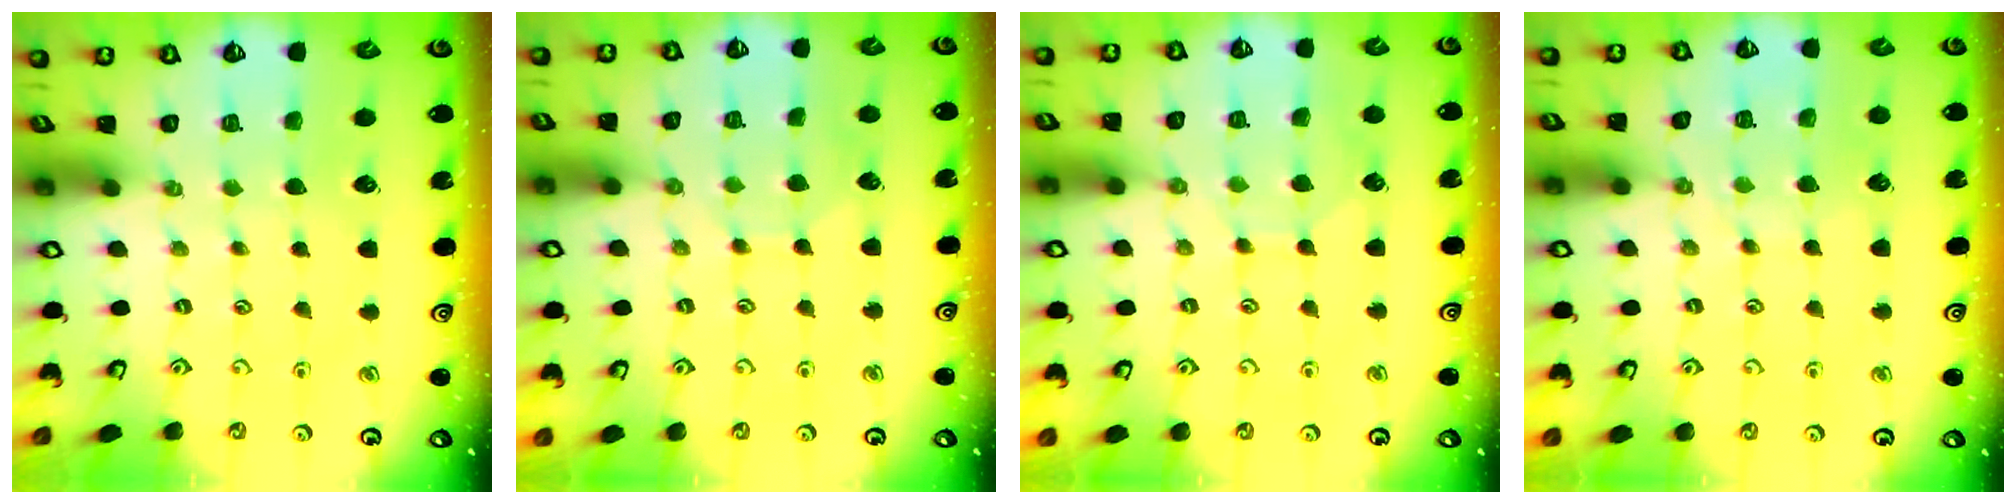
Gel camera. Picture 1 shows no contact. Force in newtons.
{"total": 3.8, "press": 3.8, "slide": 0.4}
{"total": 6.1, "press": 6.1, "slide": 0.6}
{"total": 5.3, "press": 5.3, "slide": 0.7}